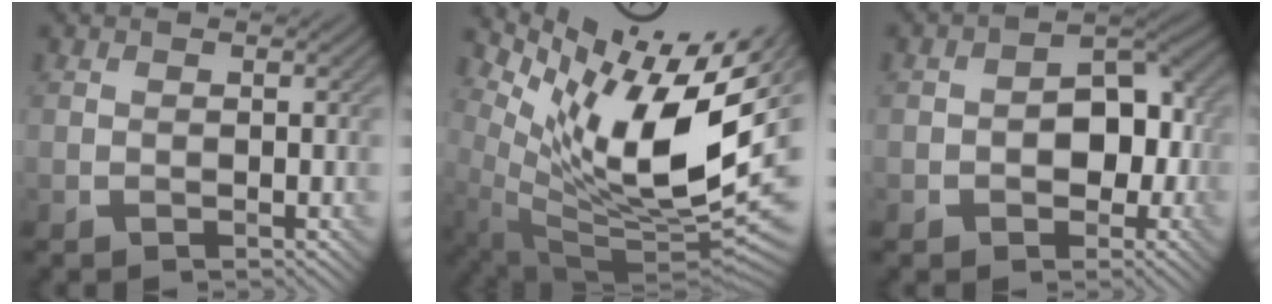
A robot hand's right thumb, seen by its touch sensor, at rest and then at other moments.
{"total": 15.7, "force": [6.6, 6.1, 12.8], "torque": [-0.227, 0.006, 0.122]}
{"total": 7.3, "force": [-1.3, 5.1, 5.1], "torque": [-0.063, 0.006, -0.029]}